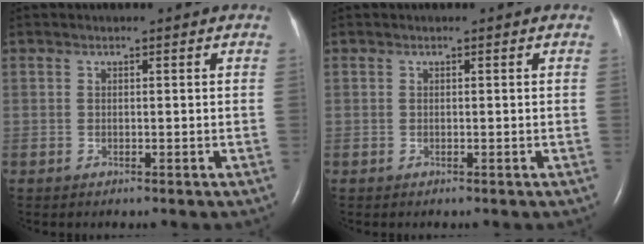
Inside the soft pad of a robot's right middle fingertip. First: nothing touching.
{"total": 0.0}